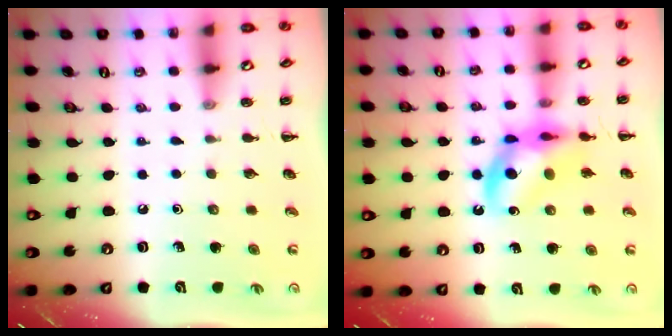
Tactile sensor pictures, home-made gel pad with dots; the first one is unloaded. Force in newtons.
{"total": 10.4, "press": 9.9, "slide": 3.1}